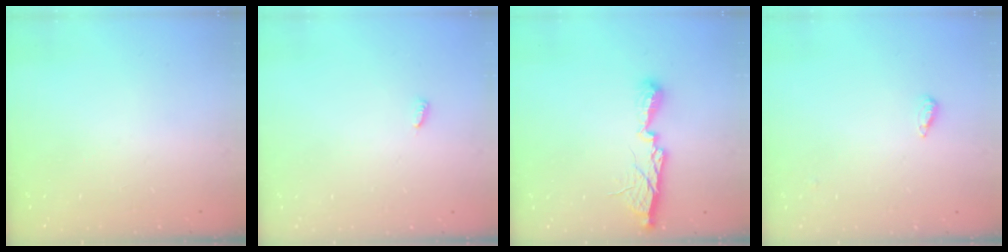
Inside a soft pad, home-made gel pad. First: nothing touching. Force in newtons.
{"total": 3.2, "press": 3.2, "slide": 0.5}
{"total": 10.7, "press": 10.7, "slide": 0.3}
{"total": 2.2, "press": 2.2, "slide": 0.5}